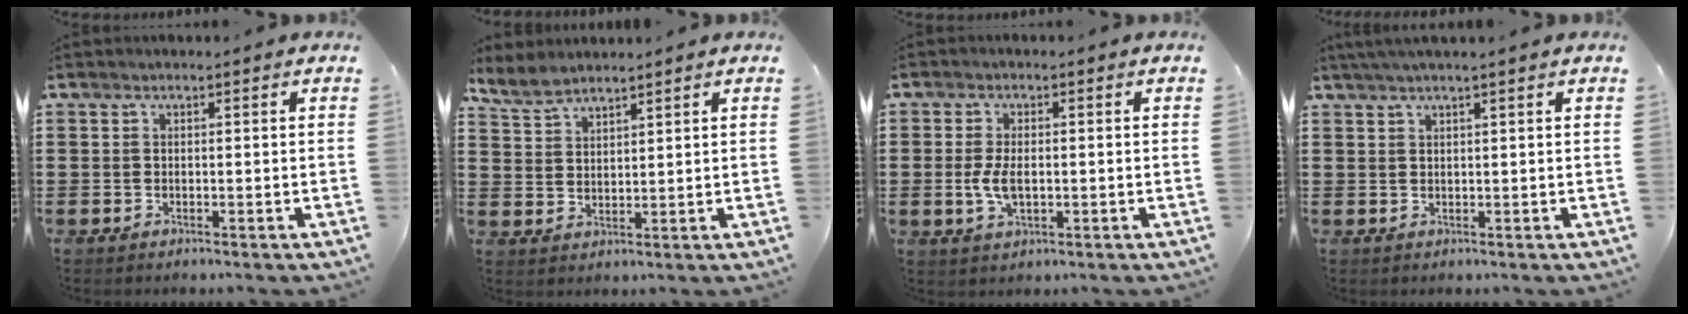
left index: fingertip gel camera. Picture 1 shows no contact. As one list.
[{"total": 3.6, "force": [3.3, 1.0, 0.9], "torque": [-0.029, -0.003, 0.063]}, {"total": 4.2, "force": [-0.5, 2.1, 3.7], "torque": [-0.090, -0.004, -0.015]}, {"total": 1.5, "force": [1.0, -0.2, 1.1], "torque": [-0.019, 0.000, 0.019]}]